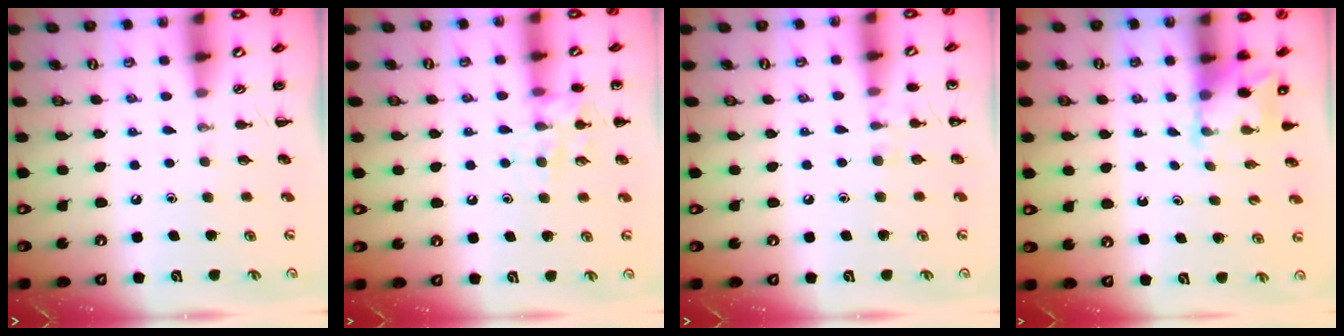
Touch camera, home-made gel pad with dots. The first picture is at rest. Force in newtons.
{"total": 10.5, "press": 10.4, "slide": 1.6}
{"total": 5.6, "press": 5.4, "slide": 1.6}
{"total": 2.1, "press": 2.0, "slide": 0.7}